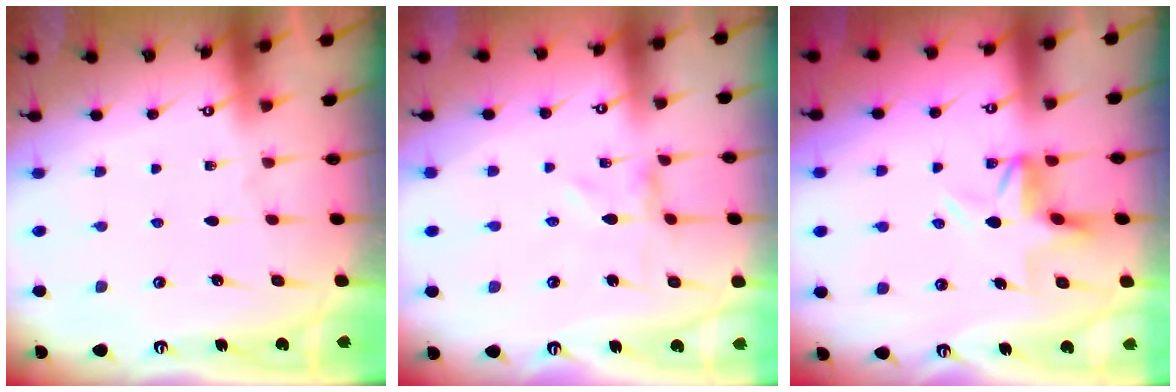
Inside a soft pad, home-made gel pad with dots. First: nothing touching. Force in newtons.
{"total": 0.0}
{"total": 4.4, "press": 3.8, "slide": 2.2}